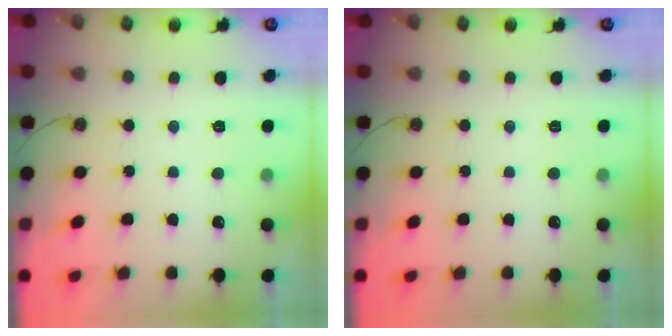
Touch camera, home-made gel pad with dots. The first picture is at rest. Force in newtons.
{"total": 0.0}